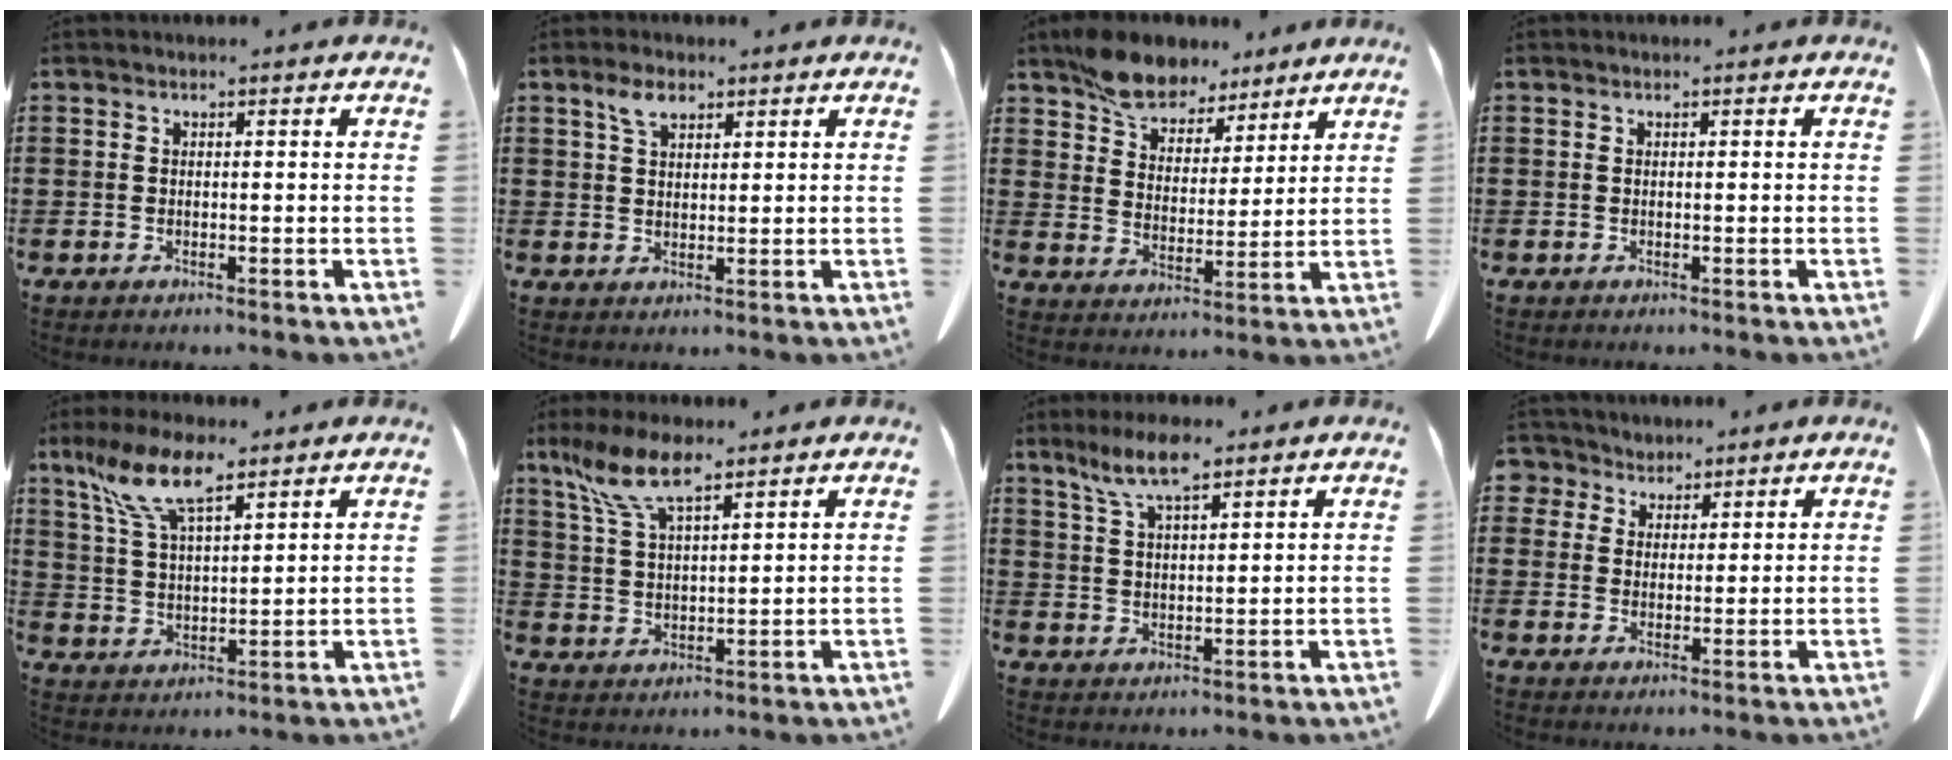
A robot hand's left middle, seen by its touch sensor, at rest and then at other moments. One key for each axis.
{"total": 3.6, "fx": 2.3, "fy": 1.7, "fz": 2.3, "tx": -0.051, "ty": 0.005, "tz": 0.041}
{"total": 8.4, "fx": 7.3, "fy": 3.6, "fz": 2.1, "tx": -0.066, "ty": -0.020, "tz": 0.140}
{"total": 0.0}
{"total": 9.3, "fx": 6.6, "fy": 2.9, "fz": 6.0, "tx": -0.143, "ty": -0.011, "tz": 0.118}
{"total": 8.2, "fx": 5.9, "fy": 2.1, "fz": 5.3, "tx": -0.127, "ty": -0.012, "tz": 0.107}
{"total": 7.2, "fx": 4.8, "fy": 1.7, "fz": 5.0, "tx": -0.109, "ty": -0.001, "tz": 0.085}
{"total": 3.5, "fx": 2.7, "fy": 2.2, "fz": 0.0, "tx": -0.018, "ty": 0.002, "tz": 0.051}